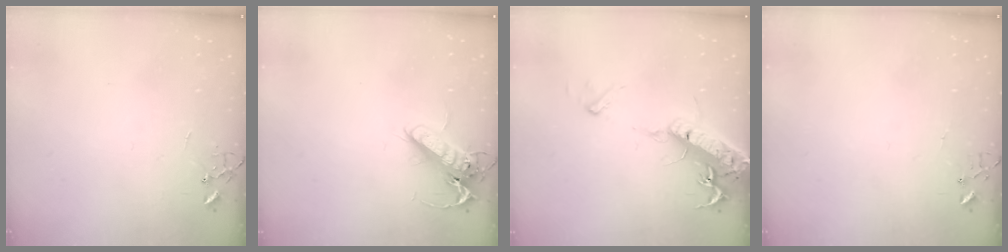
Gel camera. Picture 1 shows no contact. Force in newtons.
{"total": 13.3, "press": 13.1, "slide": 2.4}
{"total": 18.9, "press": 18.5, "slide": 3.9}
{"total": 3.6, "press": 3.6, "slide": 0.4}